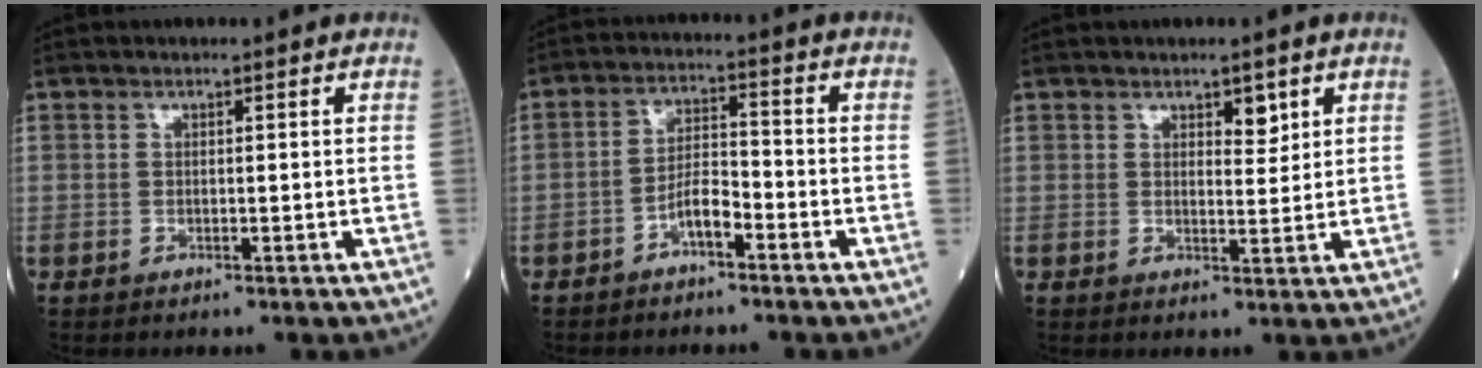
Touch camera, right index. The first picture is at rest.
{"total": 4.6, "force": [-2.8, 1.2, 3.4], "torque": [-0.065, 0.015, -0.053]}
{"total": 2.7, "force": [1.6, 1.1, 1.8], "torque": [-0.022, -0.003, 0.024]}